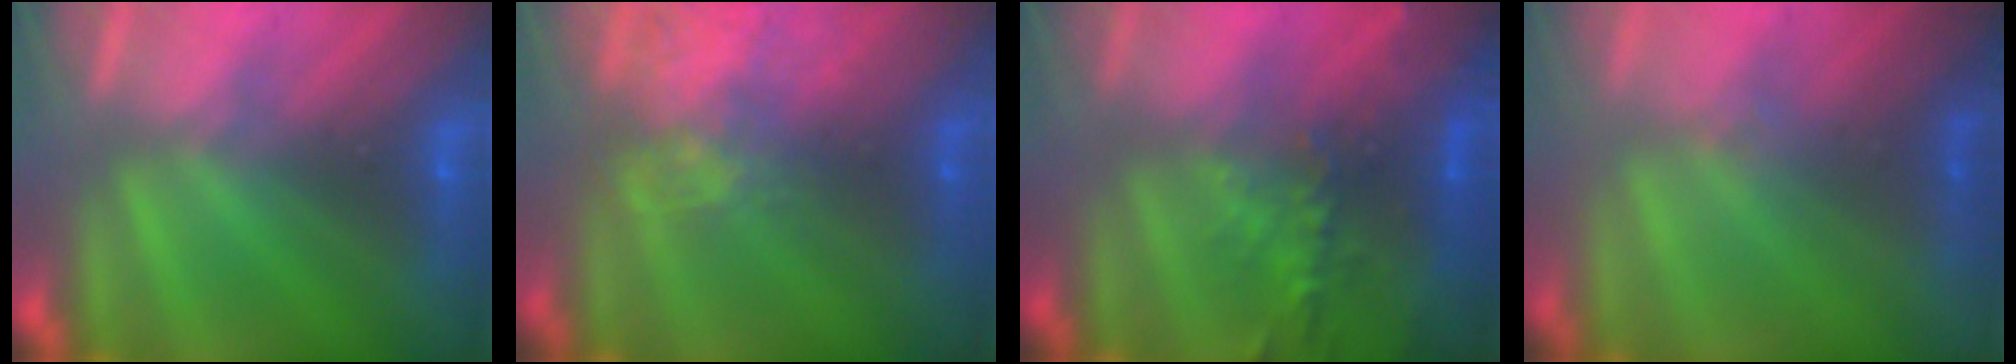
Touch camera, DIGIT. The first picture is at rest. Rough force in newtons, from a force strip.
{"total": 7.3}
{"total": 6.4}
{"total": 1.3}